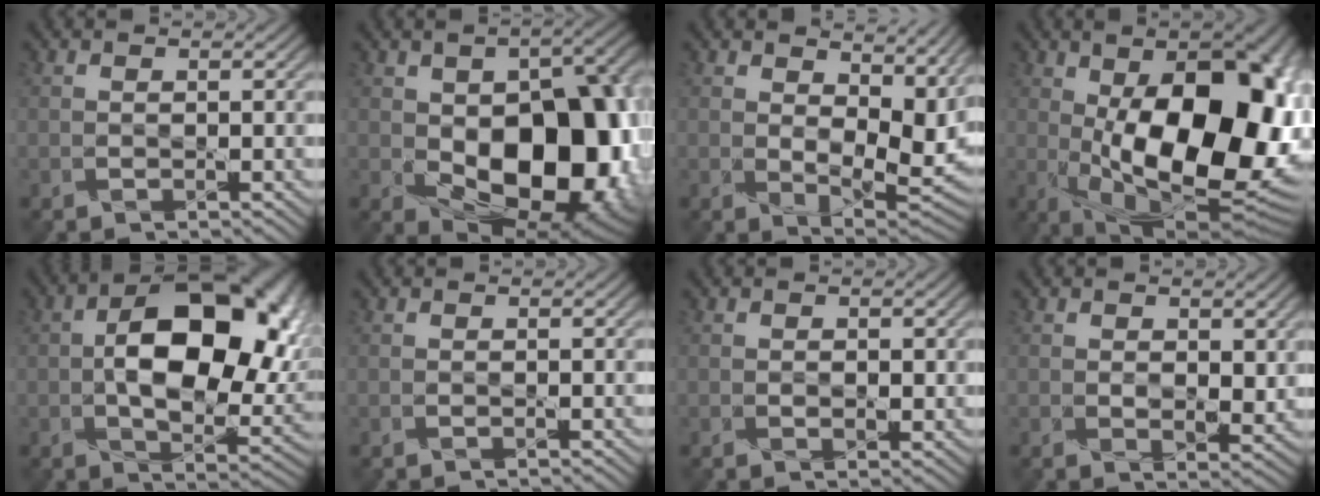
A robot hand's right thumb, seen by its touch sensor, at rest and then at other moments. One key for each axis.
{"total": 18.2, "fx": -3.1, "fy": 11.2, "fz": 14.0, "tx": -0.170, "ty": -0.032, "tz": -0.027}
{"total": 9.7, "fx": 3.6, "fy": 5.3, "fz": 7.3, "tx": -0.132, "ty": -0.019, "tz": 0.069}
{"total": 21.9, "fx": 0.0, "fy": 10.8, "fz": 19.1, "tx": -0.282, "ty": -0.007, "tz": -0.011}
{"total": 16.3, "fx": 1.8, "fy": 9.4, "fz": 13.2, "tx": -0.197, "ty": -0.003, "tz": 0.036}
{"total": 0.0}
{"total": 1.3, "fx": 0.2, "fy": 0.9, "fz": 0.9, "tx": -0.016, "ty": -0.003, "tz": 0.004}
{"total": 3.2, "fx": 1.0, "fy": 1.9, "fz": 2.4, "tx": -0.047, "ty": -0.007, "tz": 0.021}